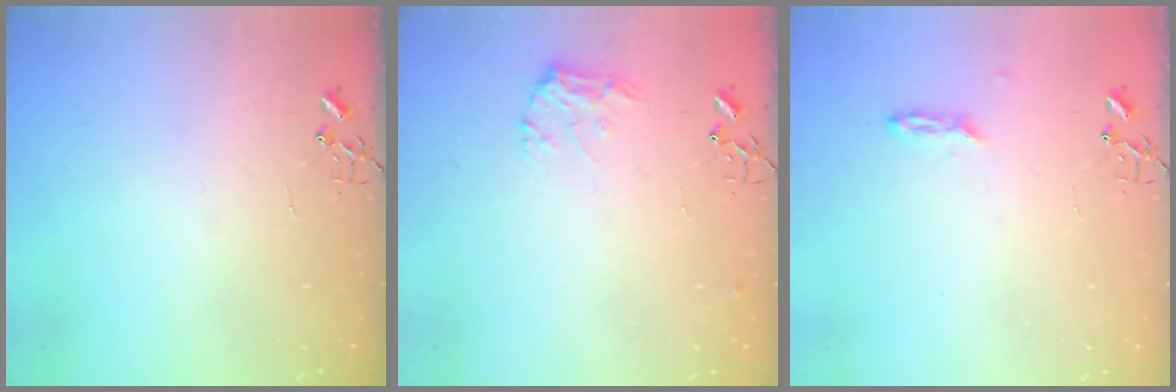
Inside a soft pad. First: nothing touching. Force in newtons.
{"total": 7.9, "press": 7.9, "slide": 0.1}
{"total": 2.3, "press": 2.2, "slide": 0.4}